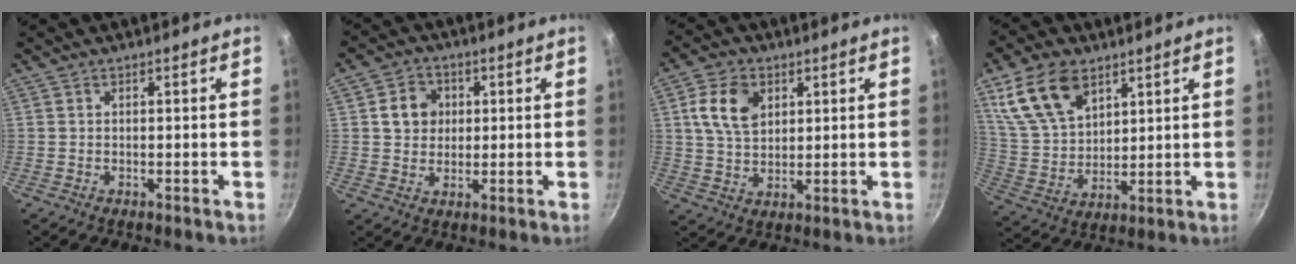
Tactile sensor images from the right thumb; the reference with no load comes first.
{"total": 6.4, "force": [1.3, 5.7, 2.8], "torque": [-0.016, 0.007, 0.017]}
{"total": 9.3, "force": [3.1, 6.4, 6.0], "torque": [-0.095, -0.004, 0.056]}
{"total": 14.2, "force": [7.6, 8.4, 8.6], "torque": [-0.140, -0.022, 0.161]}